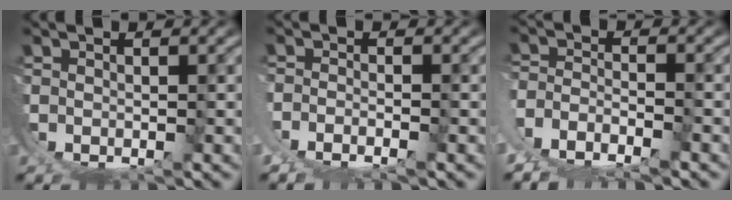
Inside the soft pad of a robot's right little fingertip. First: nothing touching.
{"total": 2.6, "force": [-0.4, 1.9, 1.8], "torque": [-0.037, -0.009, -0.005]}
{"total": 8.0, "force": [-0.9, 7.0, 3.7], "torque": [-0.106, -0.028, -0.017]}